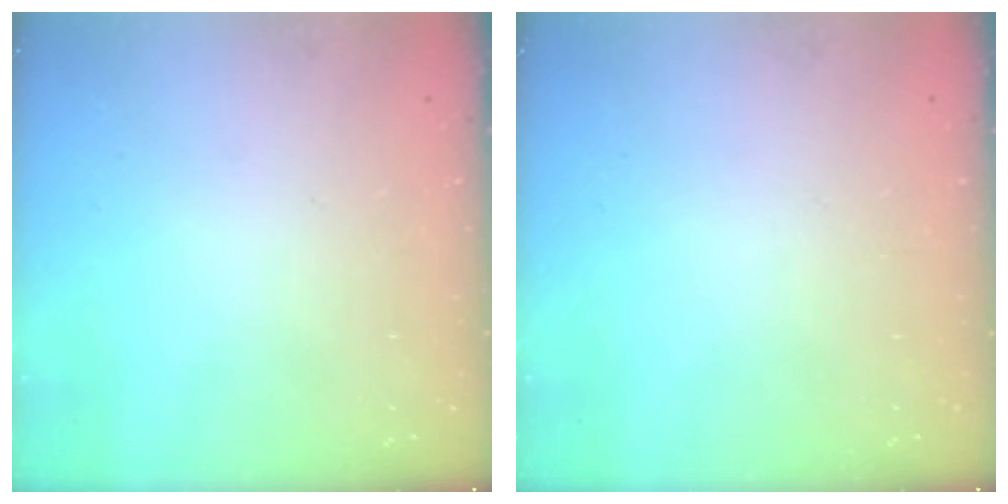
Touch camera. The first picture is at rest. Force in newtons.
{"total": 0.0}